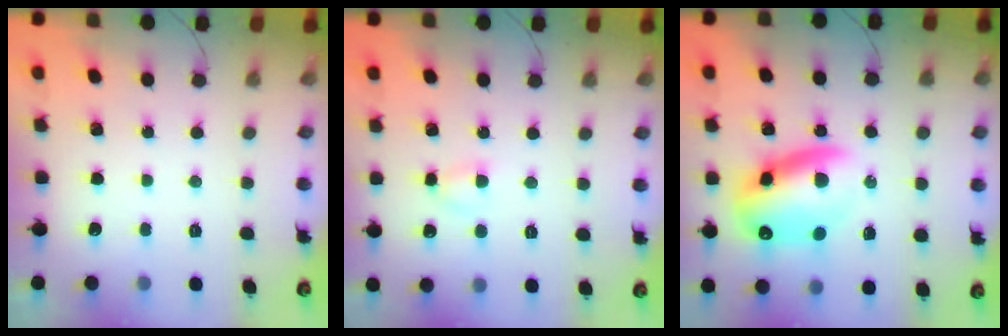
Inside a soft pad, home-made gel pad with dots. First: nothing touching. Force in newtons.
{"total": 3.6, "press": 3.4, "slide": 1.3}
{"total": 16.2, "press": 15.6, "slide": 4.3}